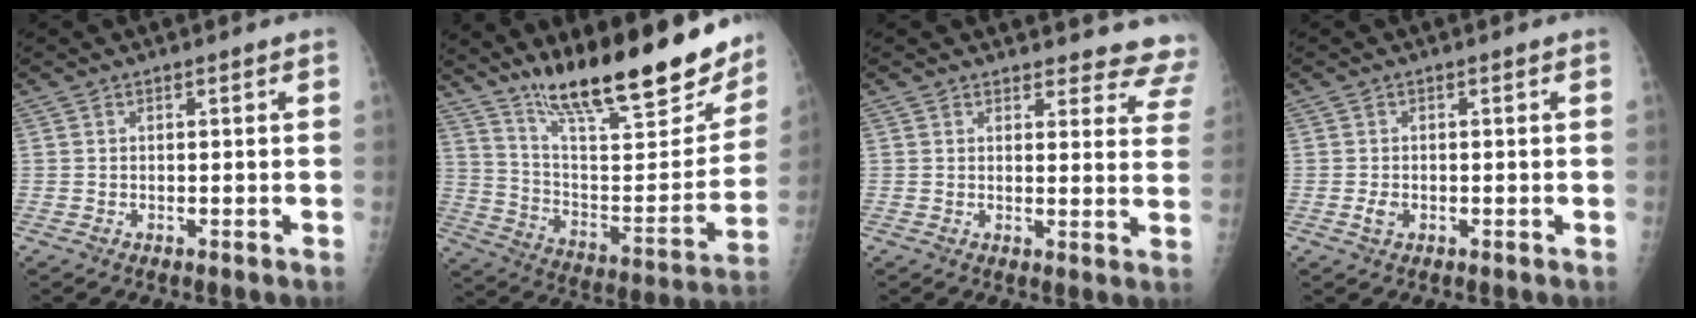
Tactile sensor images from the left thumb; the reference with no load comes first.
{"total": 28.3, "force": [20.5, 6.8, 18.3], "torque": [-0.250, -0.084, 0.317]}
{"total": 11.4, "force": [11.0, 3.0, 0.6], "torque": [0.047, -0.089, 0.085]}
{"total": 1.6, "force": [-0.4, 1.0, 1.1], "torque": [-0.019, 0.000, -0.007]}